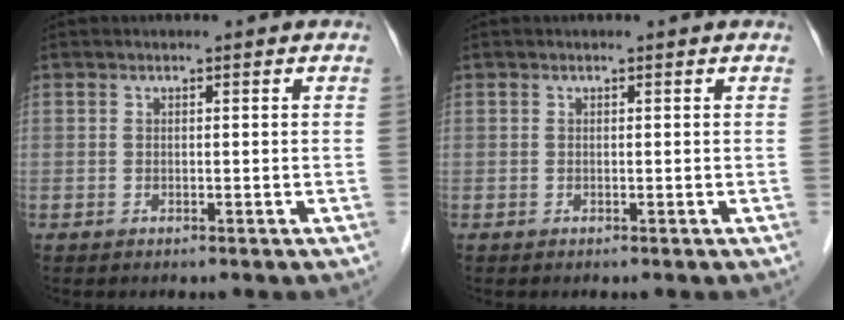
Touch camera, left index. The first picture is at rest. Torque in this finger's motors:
{"motor_torque": [-0.01, 0.01, 0.00, 0.00]}